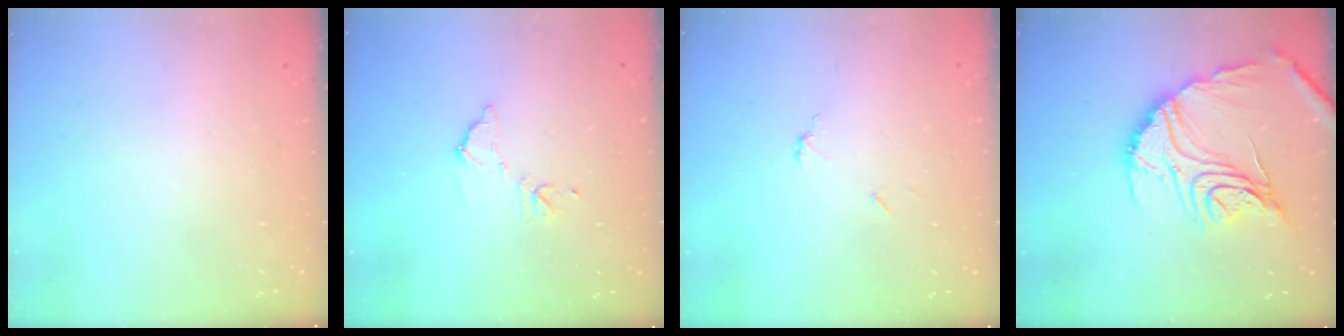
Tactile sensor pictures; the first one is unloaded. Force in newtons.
{"total": 8.2, "press": 8.2, "slide": 0.4}
{"total": 4.7, "press": 4.6, "slide": 0.3}
{"total": 18.6, "press": 18.5, "slide": 1.4}